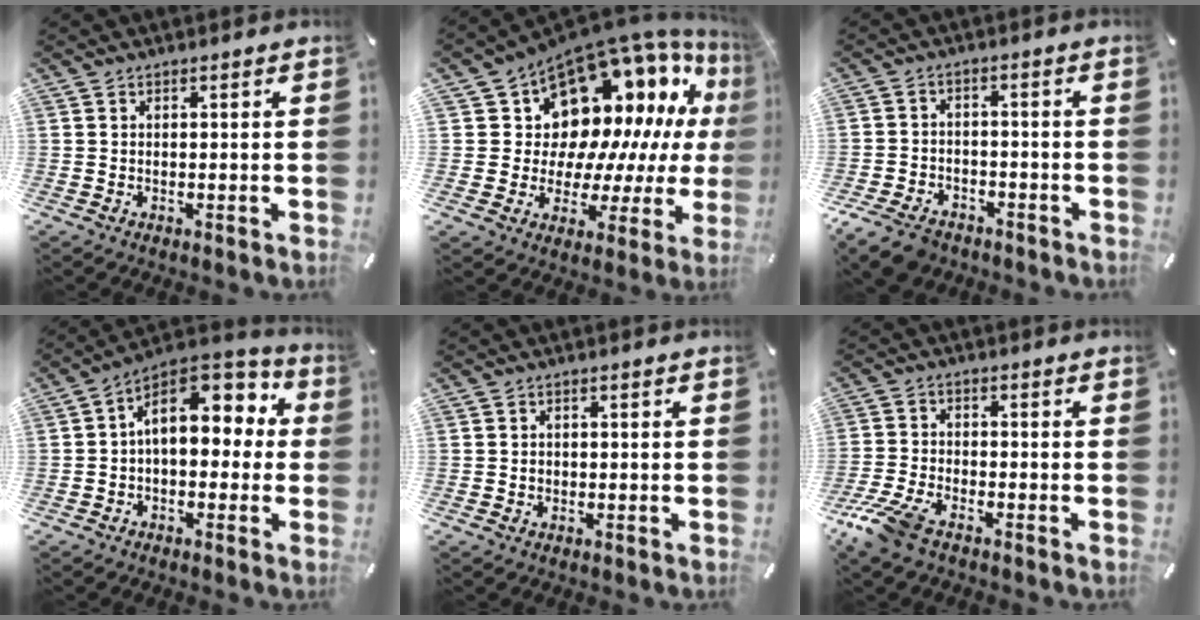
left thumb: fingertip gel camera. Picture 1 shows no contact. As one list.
[{"total": 16.4, "force": [10.0, 11.4, 6.1], "torque": [-0.069, -0.120, 0.195]}, {"total": 7.4, "force": [-5.4, 4.1, 3.1], "torque": [-0.070, 0.023, -0.103]}, {"total": 12.7, "force": [4.1, 8.0, 9.0], "torque": [-0.136, -0.018, 0.075]}, {"total": 1.2, "force": [-0.3, 1.0, 0.6], "torque": [-0.011, 0.003, -0.007]}, {"total": 7.7, "force": [-5.5, 2.9, 4.5], "torque": [-0.109, 0.008, -0.108]}]